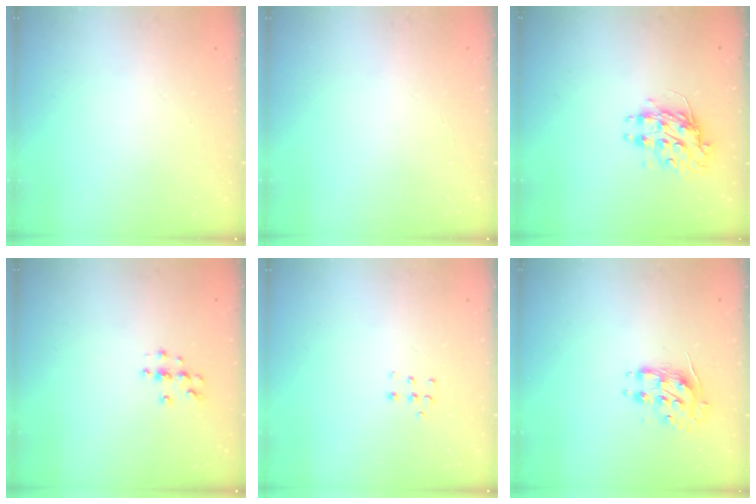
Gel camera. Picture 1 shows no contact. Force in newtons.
{"total": 0.0}
{"total": 9.2, "press": 9.2, "slide": 0.1}
{"total": 4.0, "press": 4.0, "slide": 0.5}
{"total": 4.1, "press": 4.1, "slide": 0.5}
{"total": 8.6, "press": 8.6, "slide": 0.3}